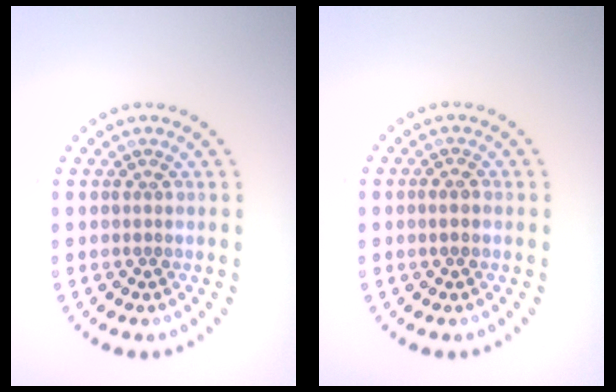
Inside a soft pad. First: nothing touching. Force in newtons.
{"total": 0.7, "press": 0.7, "slide": 0.0}